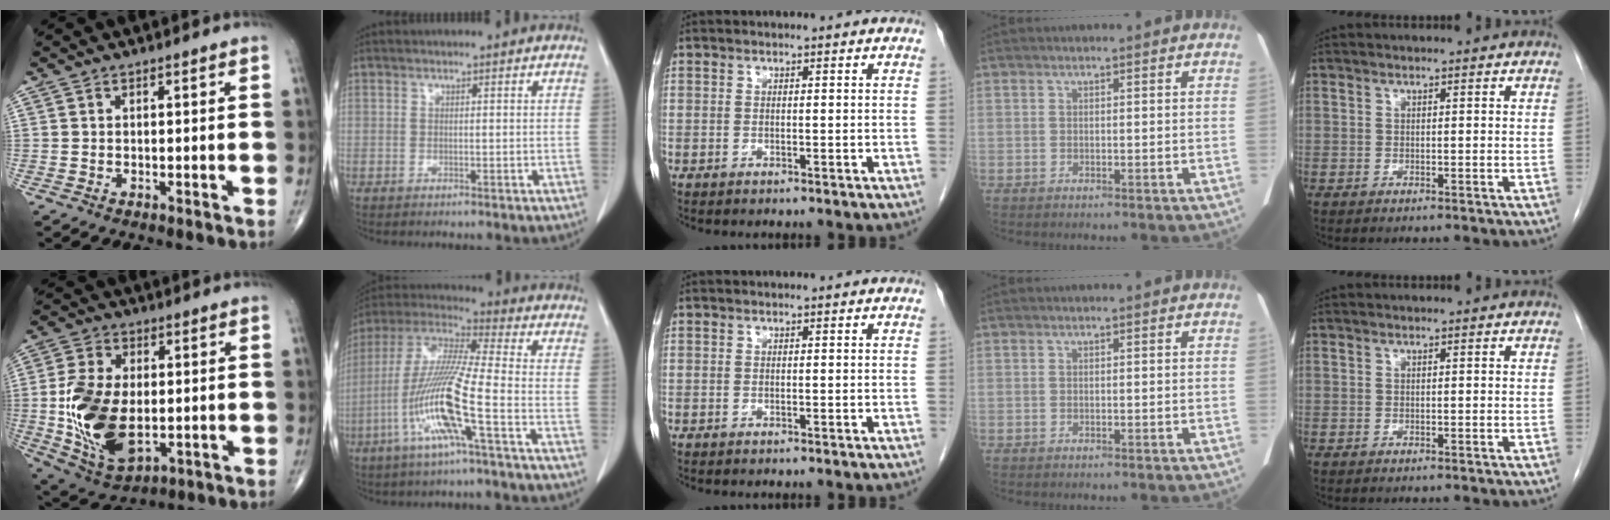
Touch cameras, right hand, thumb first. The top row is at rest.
{"thumb": {"total": 17.1, "force": [-1.2, 10.0, 13.8], "torque": [-0.263, -0.007, -0.004]}, "index": {"total": 14.2, "force": [-4.9, -0.4, 13.3], "torque": [-0.283, -0.007, -0.104]}}